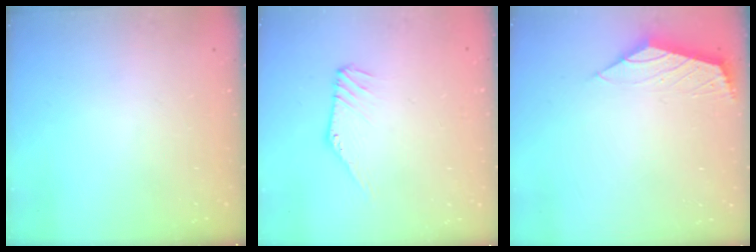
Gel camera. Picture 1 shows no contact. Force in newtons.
{"total": 3.5, "press": 3.5, "slide": 0.1}
{"total": 2.1, "press": 2.0, "slide": 0.7}